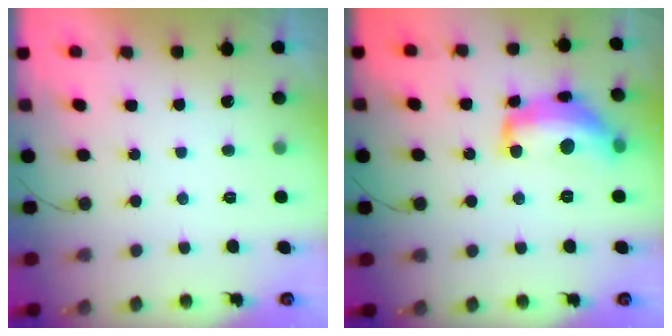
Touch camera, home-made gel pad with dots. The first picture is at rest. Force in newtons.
{"total": 15.8, "press": 15.7, "slide": 1.0}